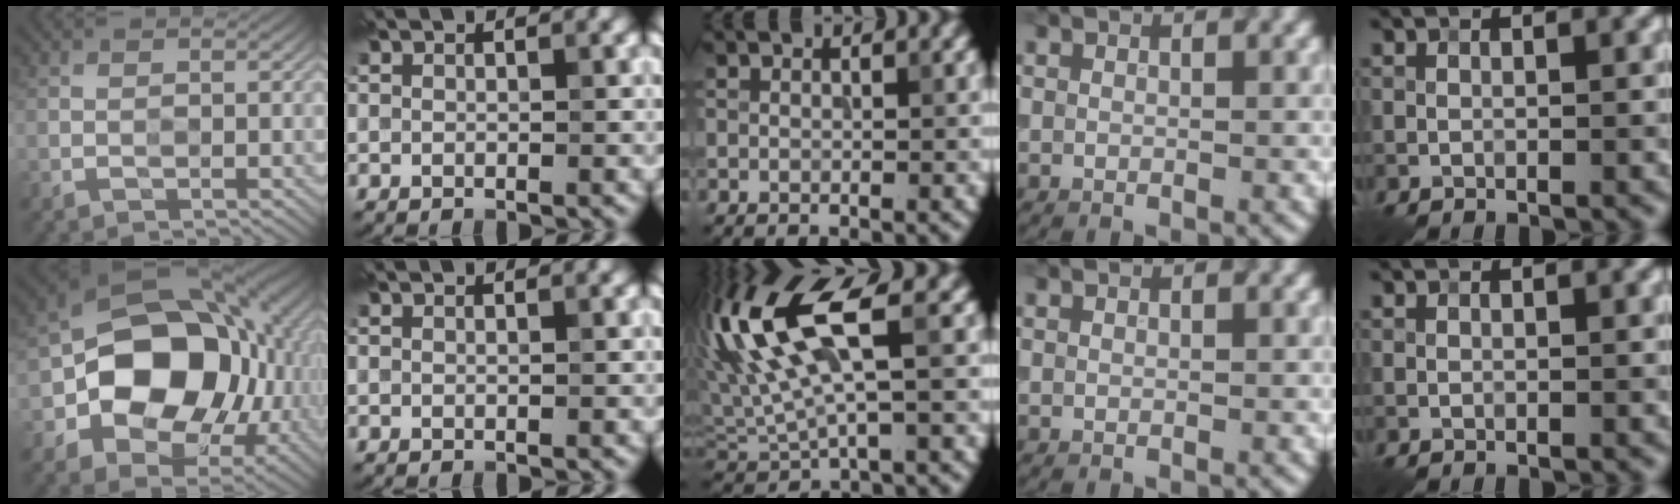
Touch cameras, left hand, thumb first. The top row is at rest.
{"thumb": {"total": 16.1, "force": [-1.0, 12.1, 10.6], "torque": [-0.146, -0.018, -0.025]}, "middle": {"total": 9.6, "force": [2.7, 3.2, 8.7], "torque": [-0.194, 0.011, 0.049]}}